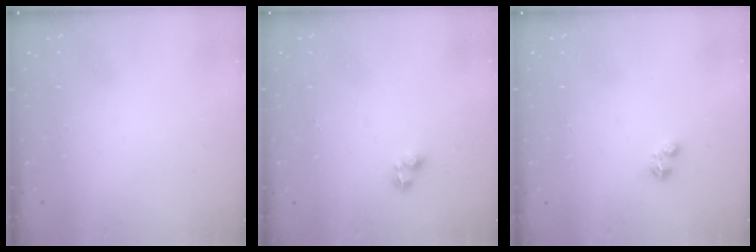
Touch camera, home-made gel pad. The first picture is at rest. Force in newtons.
{"total": 3.0, "press": 3.0, "slide": 0.3}
{"total": 2.4, "press": 2.4, "slide": 0.3}